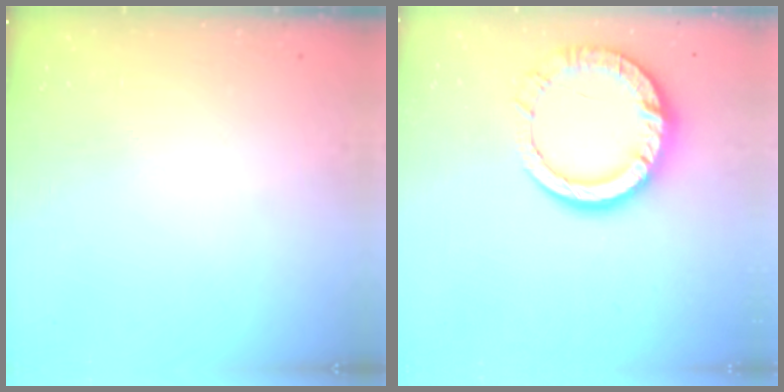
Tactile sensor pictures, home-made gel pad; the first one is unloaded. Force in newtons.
{"total": 14.5, "press": 14.3, "slide": 2.2}